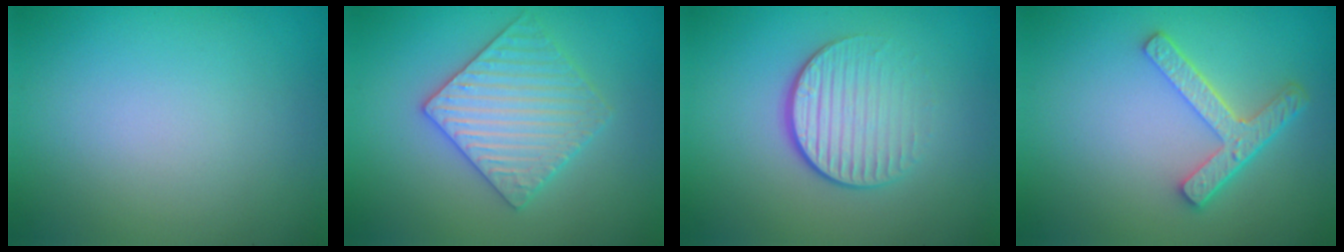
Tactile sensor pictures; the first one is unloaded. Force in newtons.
{"total": 3.9, "press": 3.8, "slide": 0.7}
{"total": 4.1, "press": 2.6, "slide": 3.2}
{"total": 3.9, "press": 3.0, "slide": 2.5}